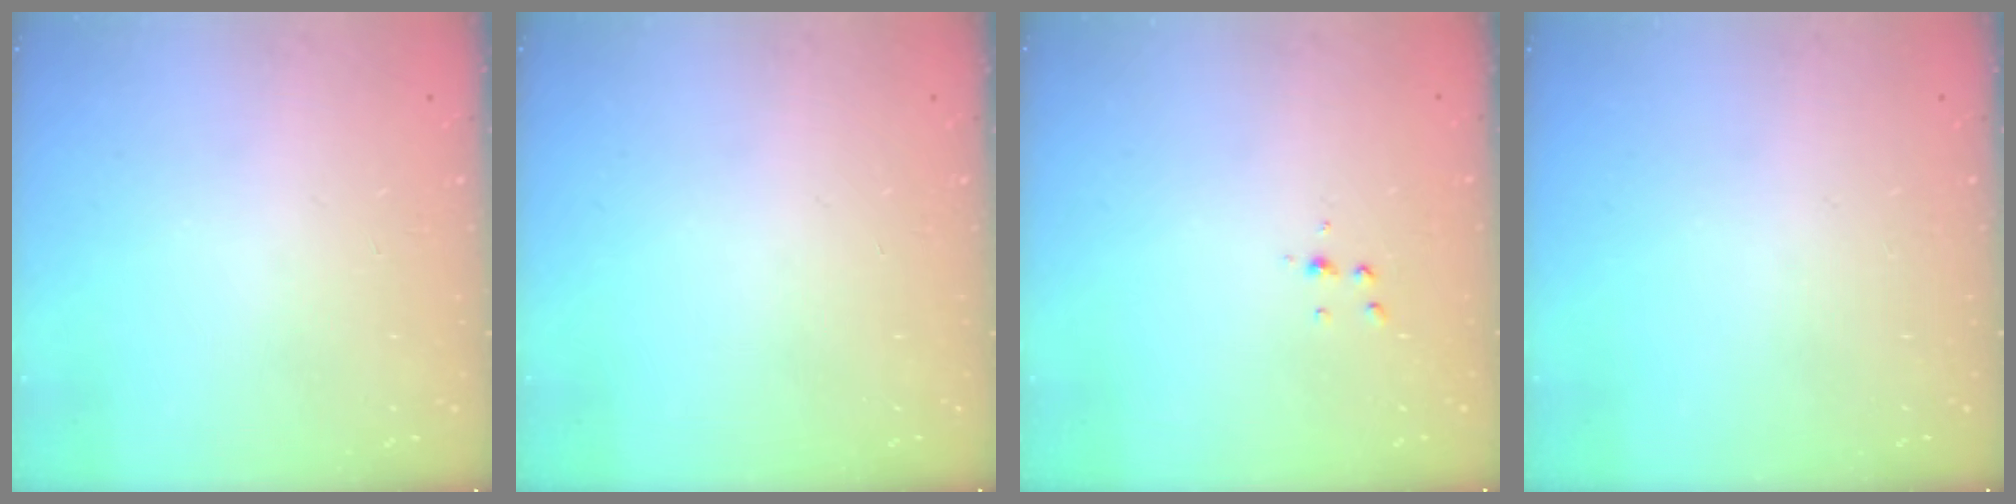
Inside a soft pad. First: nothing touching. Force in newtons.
{"total": 0.0}
{"total": 3.9, "press": 3.9, "slide": 0.4}
{"total": 0.0}